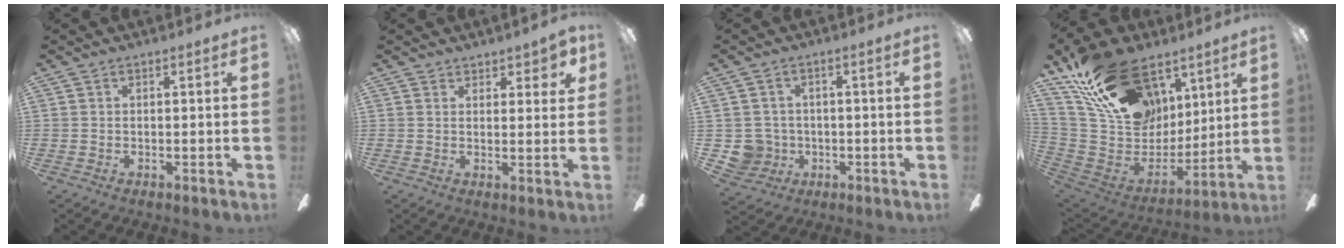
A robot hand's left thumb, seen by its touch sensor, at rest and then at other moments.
{"total": 3.6, "force": [2.9, 1.7, 1.4], "torque": [-0.008, -0.015, 0.050]}
{"total": 5.8, "force": [-0.9, 5.7, 0.7], "torque": [-0.031, 0.007, -0.011]}
{"total": 25.5, "force": [15.2, 15.9, 12.9], "torque": [-0.226, -0.072, 0.292]}